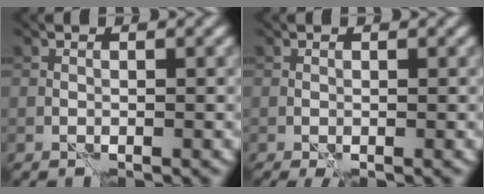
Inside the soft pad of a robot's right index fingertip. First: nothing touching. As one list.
[{"total": 0.7, "force": [-0.3, 0.2, 0.6], "torque": [-0.014, -0.003, -0.004]}]